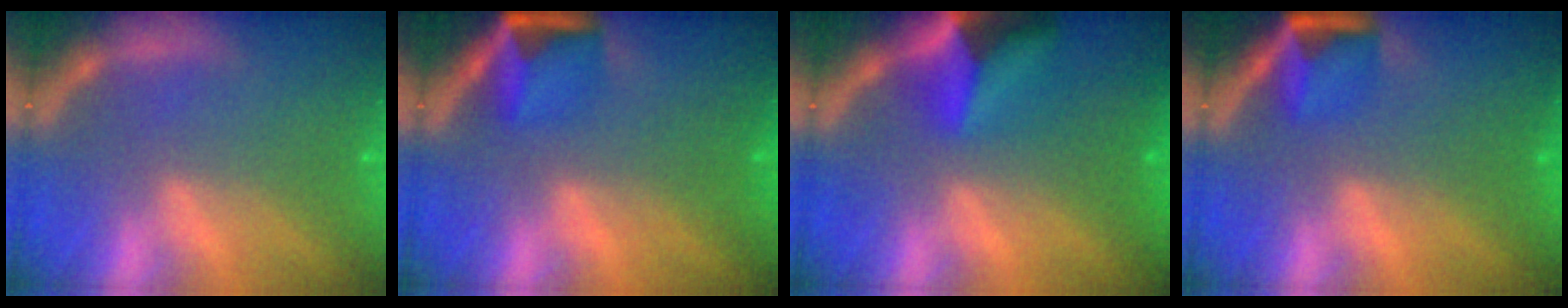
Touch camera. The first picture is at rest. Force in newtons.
{"total": 5.4}
{"total": 6.9}
{"total": 4.4}